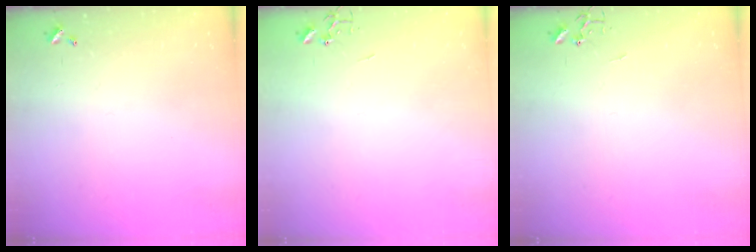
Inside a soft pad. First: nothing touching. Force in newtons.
{"total": 0.0}
{"total": 0.0}